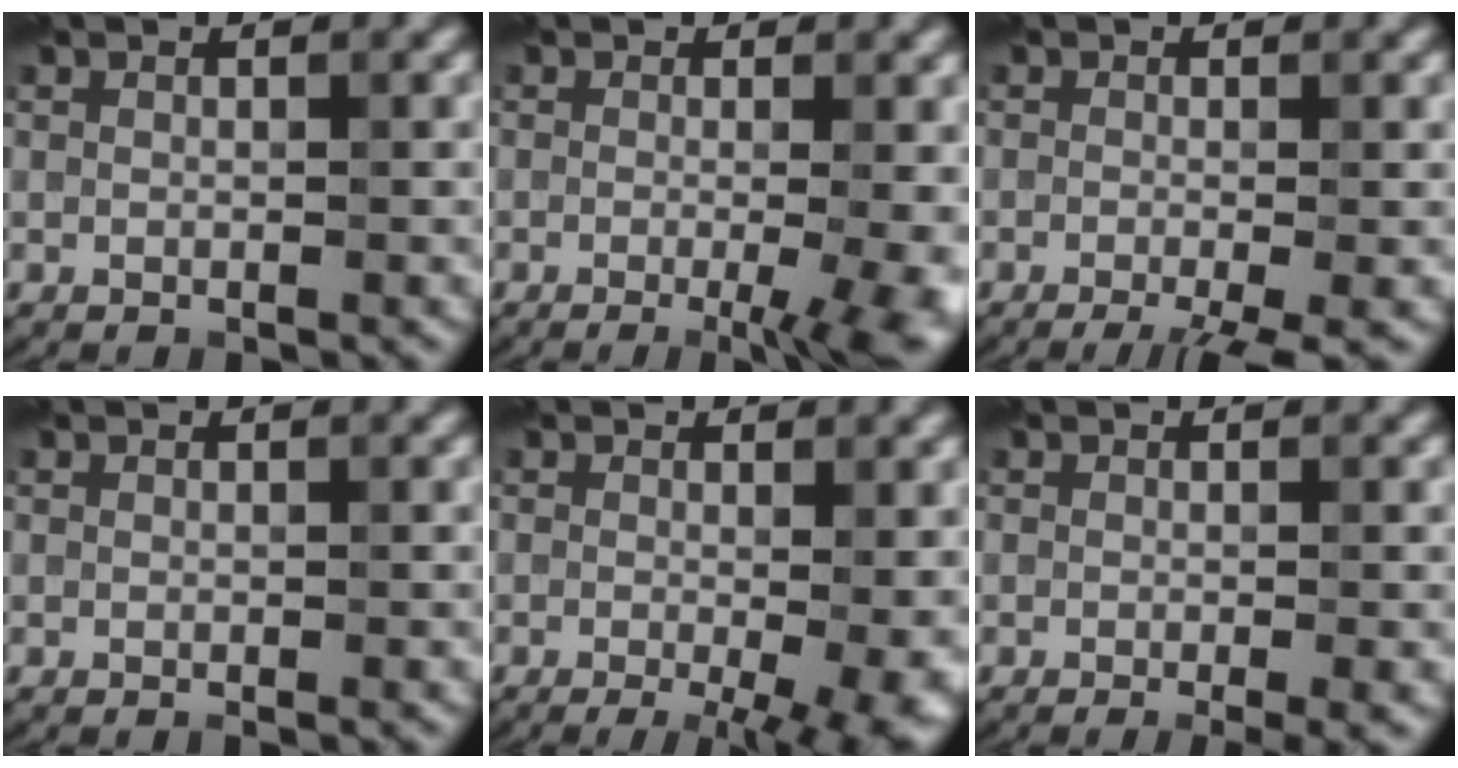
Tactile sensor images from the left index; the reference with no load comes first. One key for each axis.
{"total": 7.8, "fx": -1.4, "fy": 3.2, "fz": 7.0, "tx": -0.040, "ty": 0.001, "tz": -0.014}
{"total": 3.6, "fx": -1.8, "fy": 0.8, "fz": 2.9, "tx": -0.036, "ty": -0.007, "tz": -0.031}
{"total": 0.0}
{"total": 7.8, "fx": -1.6, "fy": 2.9, "fz": 7.1, "tx": -0.057, "ty": -0.006, "tz": -0.017}
{"total": 2.4, "fx": -0.8, "fy": 0.7, "fz": 2.2, "tx": -0.024, "ty": -0.010, "tz": -0.009}